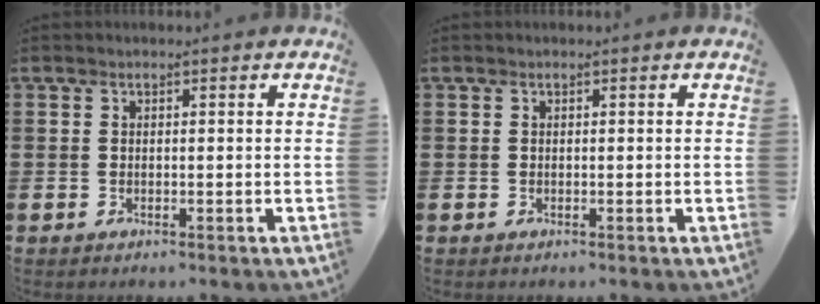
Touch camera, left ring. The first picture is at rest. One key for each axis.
{"total": 0.0}